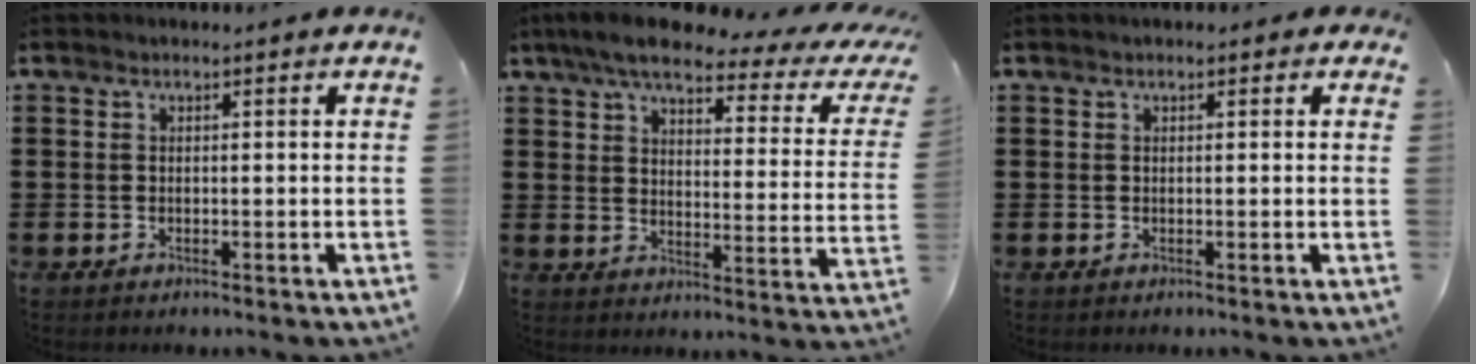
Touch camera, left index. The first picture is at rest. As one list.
[{"total": 7.3, "force": [5.4, 1.2, 4.8], "torque": [-0.107, -0.026, 0.089]}, {"total": 0.8, "force": [0.3, 0.5, 0.5], "torque": [-0.011, 0.006, 0.005]}]